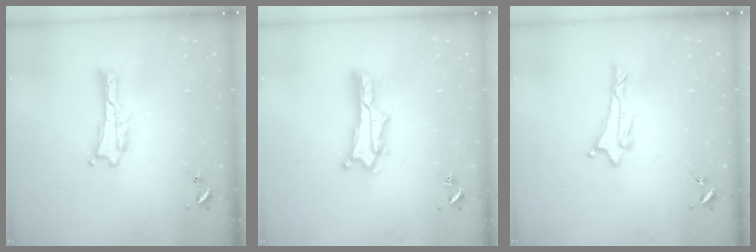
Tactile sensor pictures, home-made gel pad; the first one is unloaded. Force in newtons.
{"total": 5.0, "press": 5.0, "slide": 0.6}
{"total": 1.3, "press": 1.3, "slide": 0.1}